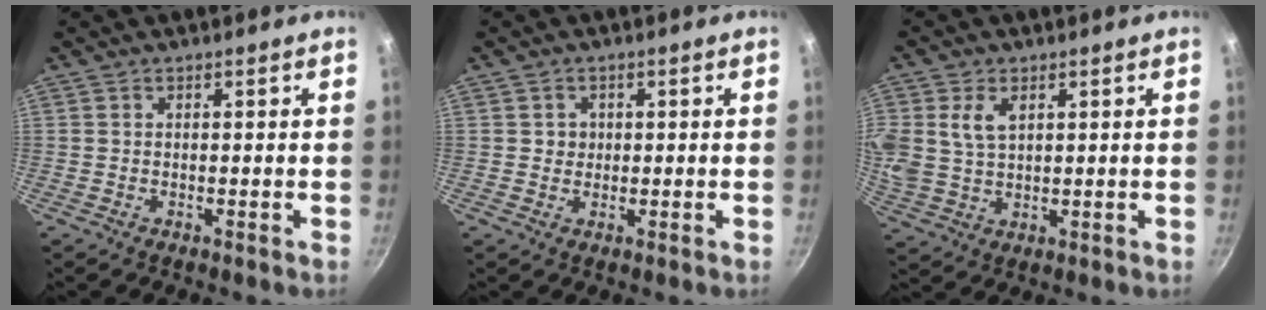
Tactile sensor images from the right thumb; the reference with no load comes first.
{"total": 2.1, "force": [0.3, 2.0, 0.5], "torque": [0.006, 0.003, 0.003]}
{"total": 9.1, "force": [3.0, 6.2, 6.0], "torque": [-0.125, -0.001, 0.061]}